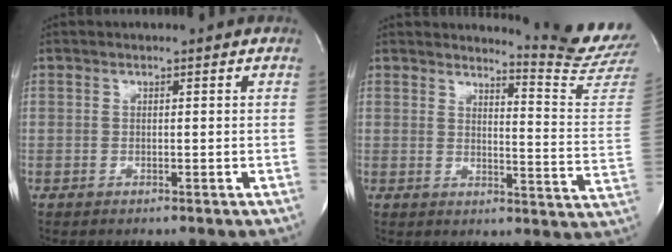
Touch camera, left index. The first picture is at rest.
{"total": 11.5, "force": [11.2, -2.7, 0.1], "torque": [-0.012, -0.145, 0.123]}